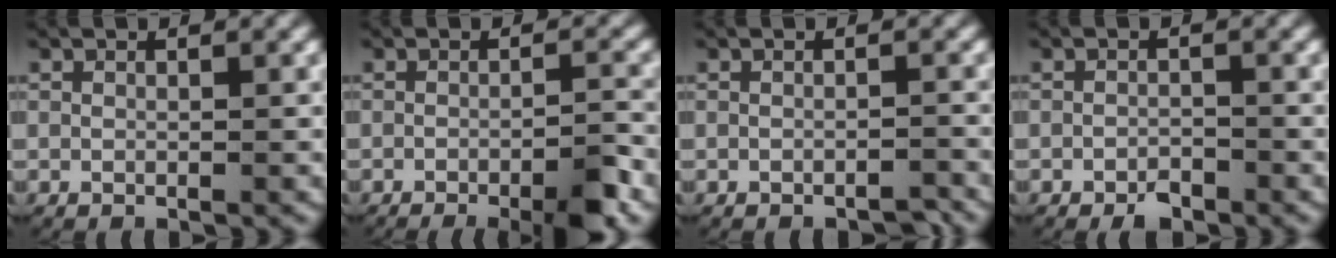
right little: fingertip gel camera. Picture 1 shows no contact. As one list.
[{"total": 4.3, "force": [-2.9, 0.9, 3.1], "torque": [-0.032, -0.002, -0.048]}, {"total": 1.2, "force": [-1.2, 0.2, 0.1], "torque": [0.001, -0.001, -0.017]}, {"total": 1.6, "force": [-1.4, 0.6, 0.5], "torque": [-0.002, -0.002, -0.024]}]